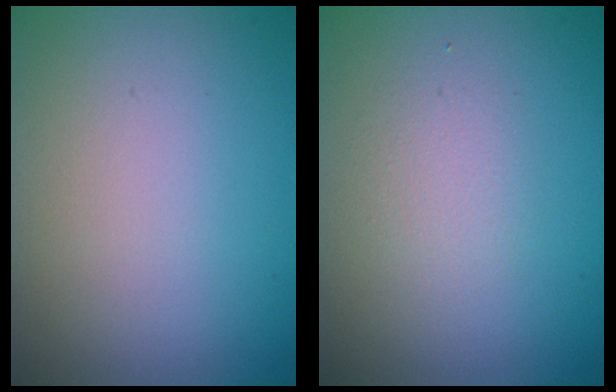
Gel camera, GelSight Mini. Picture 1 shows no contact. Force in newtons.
{"total": 1.4, "press": 1.4, "slide": 0.0}